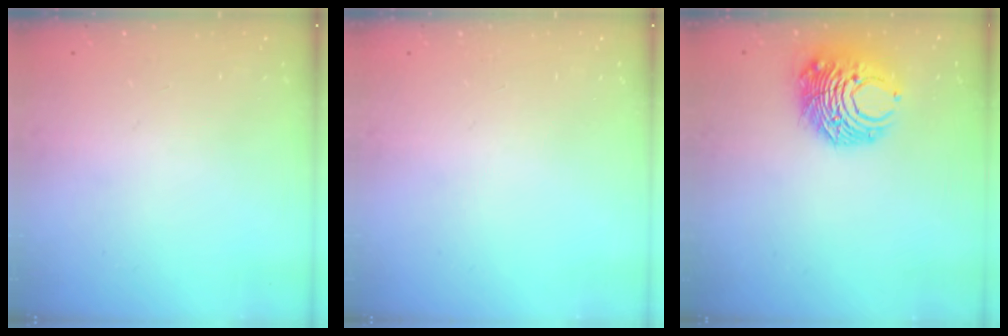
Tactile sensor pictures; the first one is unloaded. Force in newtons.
{"total": 0.0}
{"total": 10.4, "press": 10.4, "slide": 0.6}